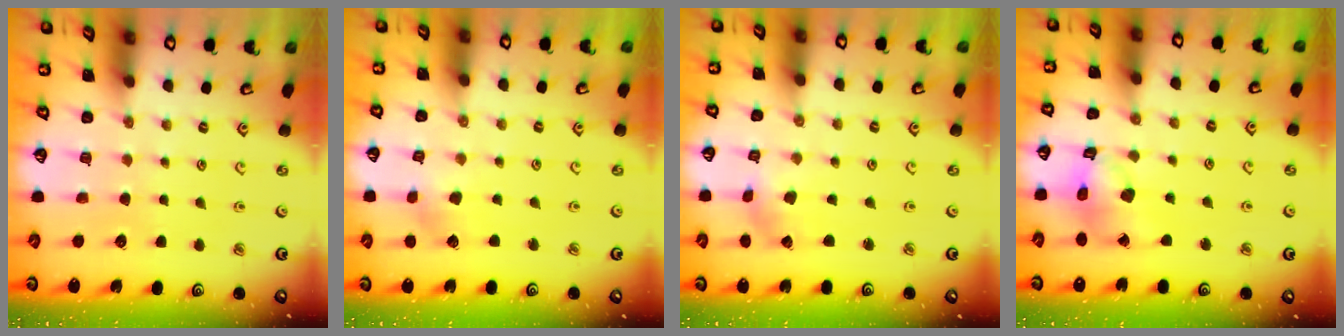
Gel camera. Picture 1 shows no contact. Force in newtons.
{"total": 2.8, "press": 2.7, "slide": 0.4}
{"total": 1.1, "press": 1.1, "slide": 0.2}
{"total": 11.7, "press": 11.6, "slide": 1.6}